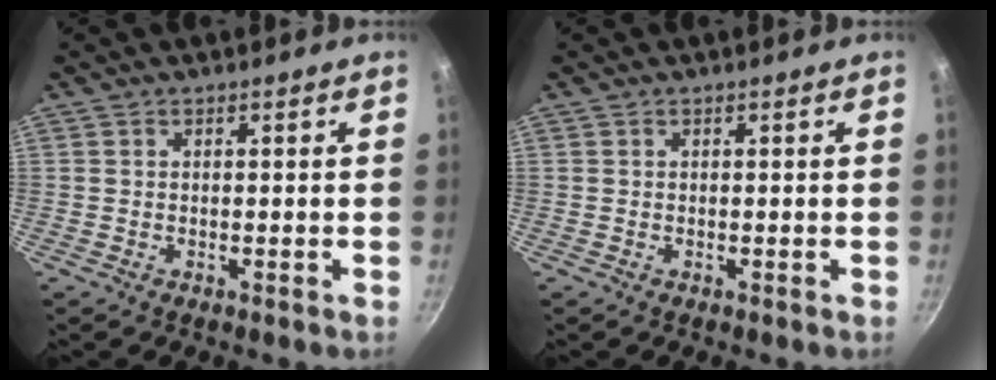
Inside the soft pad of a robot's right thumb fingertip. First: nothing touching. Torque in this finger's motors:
{"motor_torque": [-0.60, 0.39, 0.28, -0.18, 0.00]}